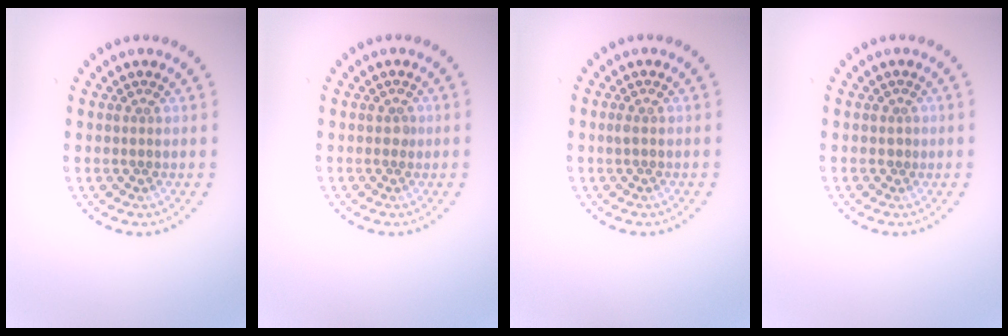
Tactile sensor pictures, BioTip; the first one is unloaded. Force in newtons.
{"total": 0.6, "press": 0.5, "slide": 0.3}
{"total": 0.5, "press": 0.5, "slide": 0.2}
{"total": 0.5, "press": 0.2, "slide": 0.5}